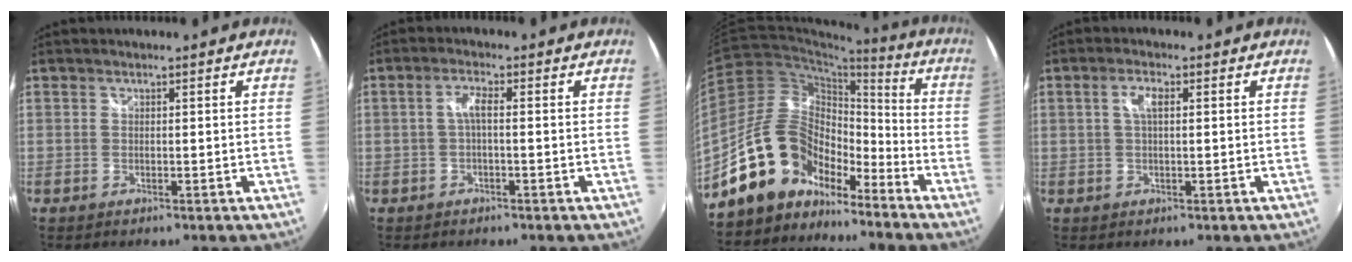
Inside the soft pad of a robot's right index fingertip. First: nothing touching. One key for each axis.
{"total": 2.6, "fx": -0.3, "fy": 0.5, "fz": 2.5, "tx": -0.051, "ty": 0.007, "tz": -0.005}
{"total": 14.9, "fx": -11.2, "fy": 8.2, "fz": 5.4, "tx": -0.111, "ty": 0.033, "tz": -0.197}
{"total": 3.0, "fx": 0.6, "fy": 1.1, "fz": 2.7, "tx": -0.052, "ty": 0.006, "tz": 0.011}